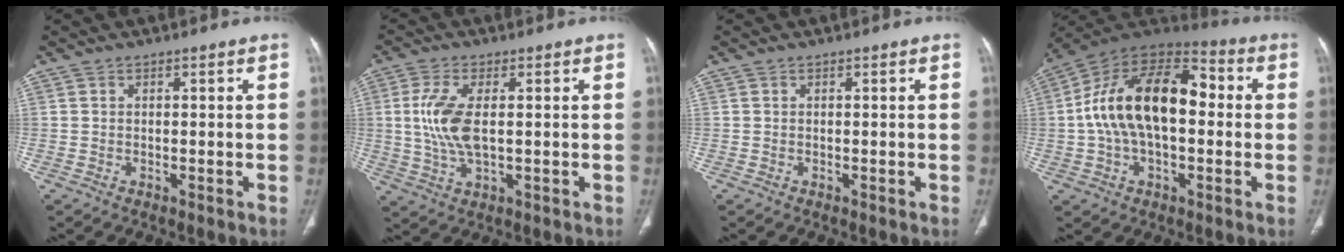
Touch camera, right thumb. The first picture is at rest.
{"total": 8.6, "force": [0.7, 3.7, 7.7], "torque": [-0.183, -0.005, 0.017]}
{"total": 0.0}
{"total": 20.9, "force": [1.0, 11.7, 17.2], "torque": [-0.297, 0.042, 0.009]}